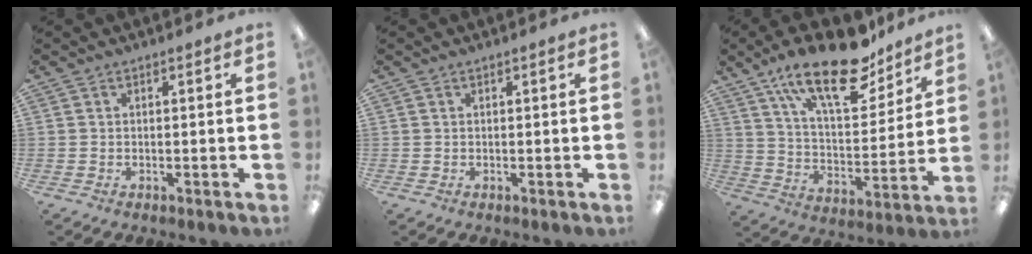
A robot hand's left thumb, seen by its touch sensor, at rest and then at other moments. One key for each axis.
{"total": 0.0}
{"total": 21.9, "fx": 15.1, "fy": 8.5, "fz": 13.4, "tx": -0.216, "ty": -0.085, "tz": 0.258}